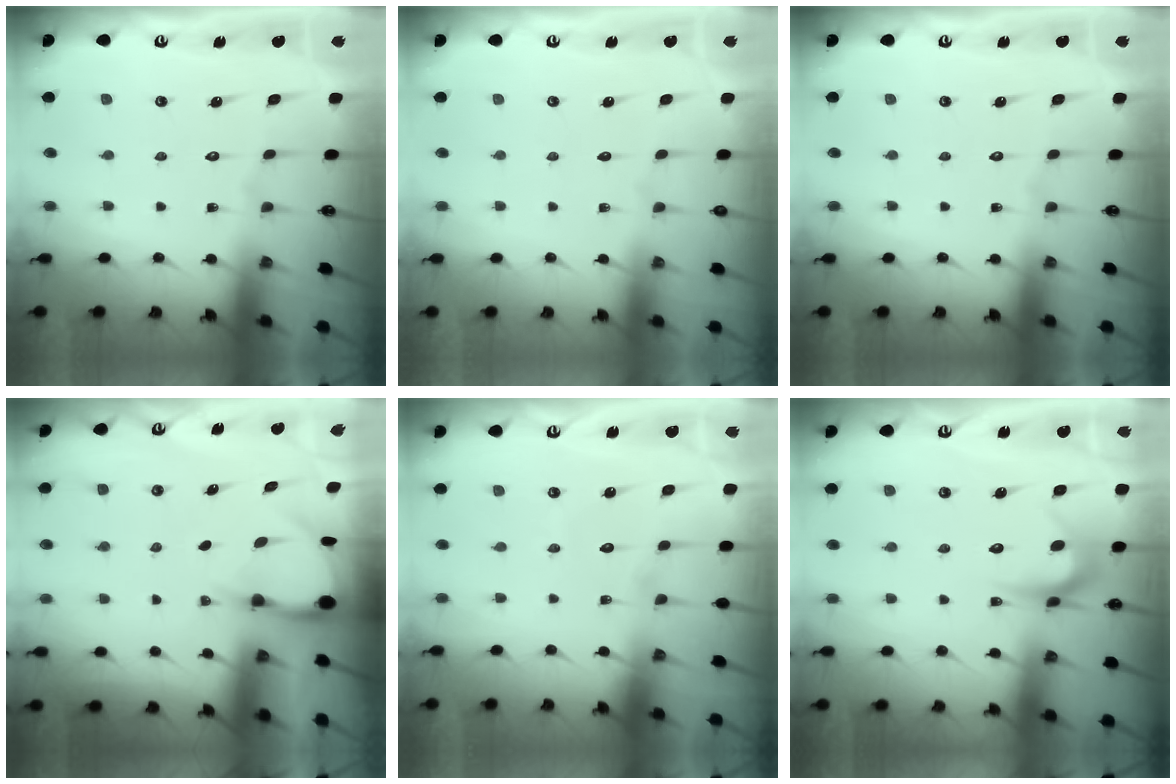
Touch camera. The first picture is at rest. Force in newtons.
{"total": 0.0}
{"total": 0.0}
{"total": 3.6, "press": 3.6, "slide": 0.3}
{"total": 2.3, "press": 2.3, "slide": 0.2}
{"total": 7.9, "press": 7.9, "slide": 0.6}